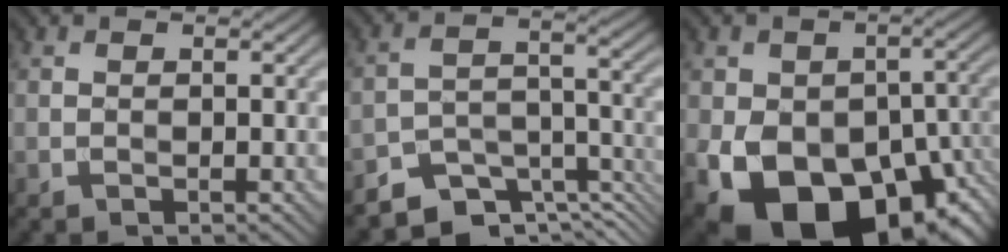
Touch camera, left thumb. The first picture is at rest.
{"total": 8.0, "force": [-6.7, 3.2, 3.0], "torque": [-0.049, -0.013, -0.122]}
{"total": 17.8, "force": [-8.0, 11.3, 11.2], "torque": [-0.177, -0.035, -0.114]}